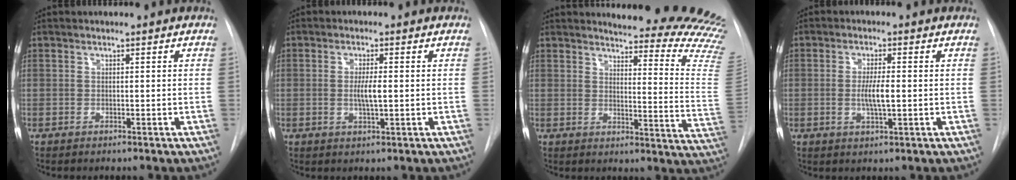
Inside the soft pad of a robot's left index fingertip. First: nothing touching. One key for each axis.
{"total": 3.2, "fx": -1.1, "fy": 0.4, "fz": 3.0, "tx": -0.055, "ty": -0.008, "tz": -0.017}
{"total": 22.0, "fx": 20.8, "fy": 1.0, "fz": 7.0, "tx": -0.080, "ty": -0.163, "tz": 0.212}
{"total": 4.0, "fx": -1.3, "fy": 0.5, "fz": 3.8, "tx": -0.072, "ty": -0.010, "tz": -0.021}